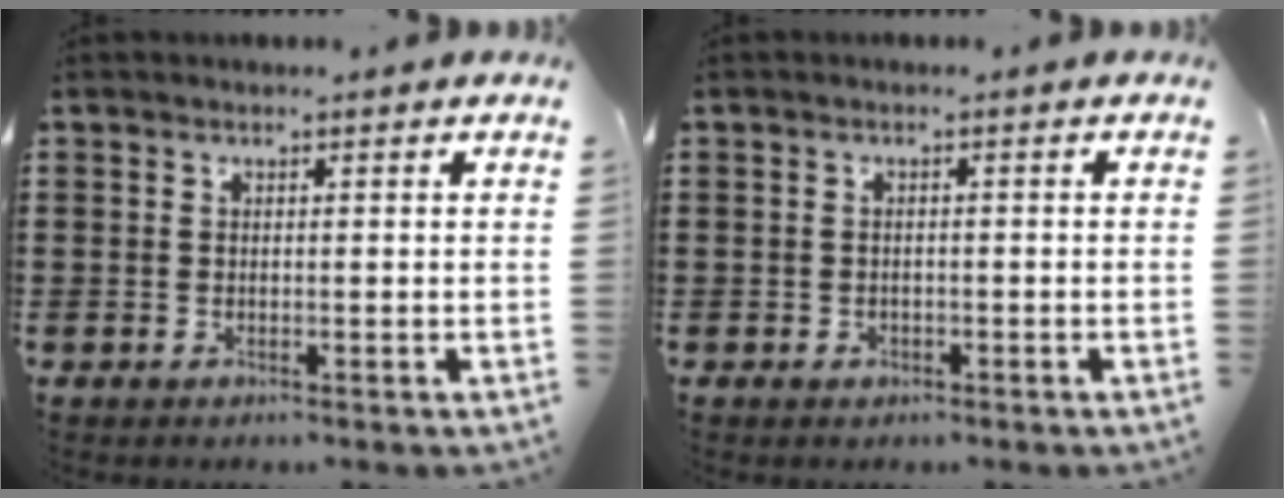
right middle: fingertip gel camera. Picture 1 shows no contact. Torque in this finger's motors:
{"motor_torque": [0.66, -0.18, 0.01, 0.02]}